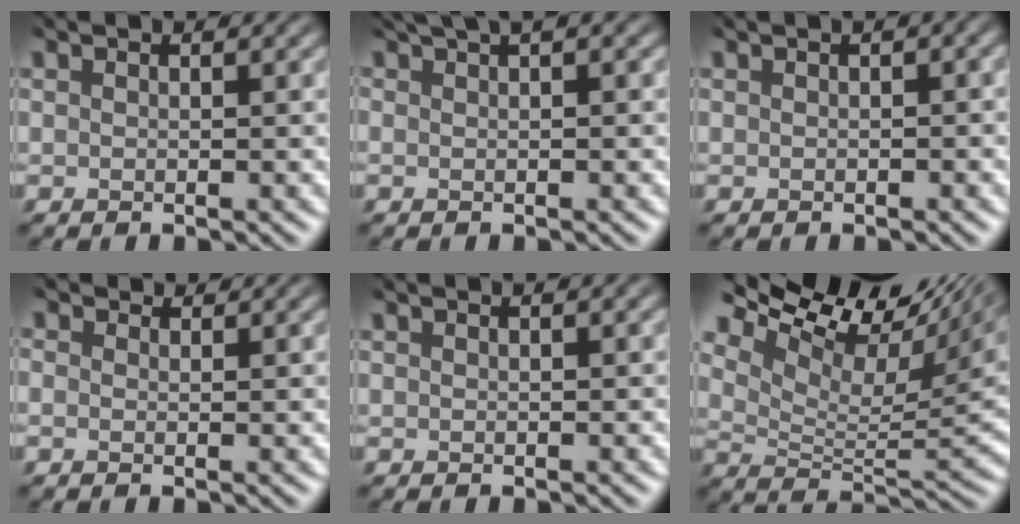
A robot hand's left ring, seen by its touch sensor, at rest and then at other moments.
{"total": 1.6, "force": [1.1, 0.2, 1.1], "torque": [-0.033, 0.001, 0.031]}
{"total": 2.1, "force": [0.9, 0.9, 1.7], "torque": [-0.038, 0.014, 0.013]}
{"total": 1.1, "force": [0.8, -0.2, -0.7], "torque": [-0.003, -0.007, 0.016]}
{"total": 0.8, "force": [0.5, 0.3, 0.6], "torque": [-0.009, 0.006, 0.001]}
{"total": 12.3, "force": [7.3, 5.3, 8.4], "torque": [-0.163, 0.041, 0.124]}